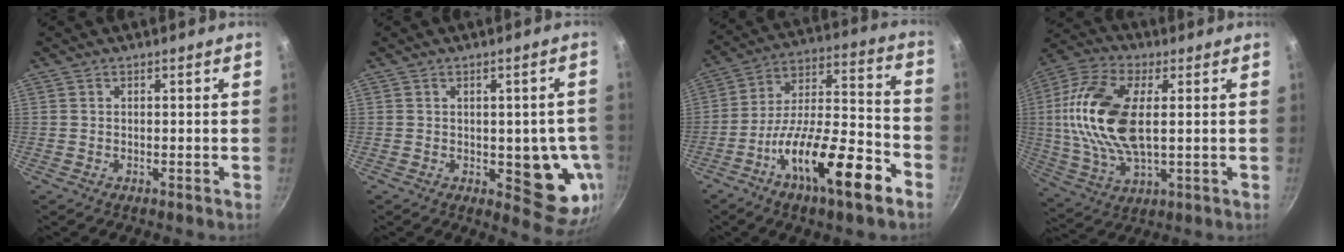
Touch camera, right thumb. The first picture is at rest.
{"total": 11.9, "force": [-2.0, 5.7, 10.2], "torque": [-0.068, -0.007, -0.021]}
{"total": 20.8, "force": [-10.5, 6.2, 16.8], "torque": [-0.251, 0.062, -0.183]}
{"total": 18.3, "force": [2.1, 9.2, 15.7], "torque": [-0.313, 0.005, 0.033]}